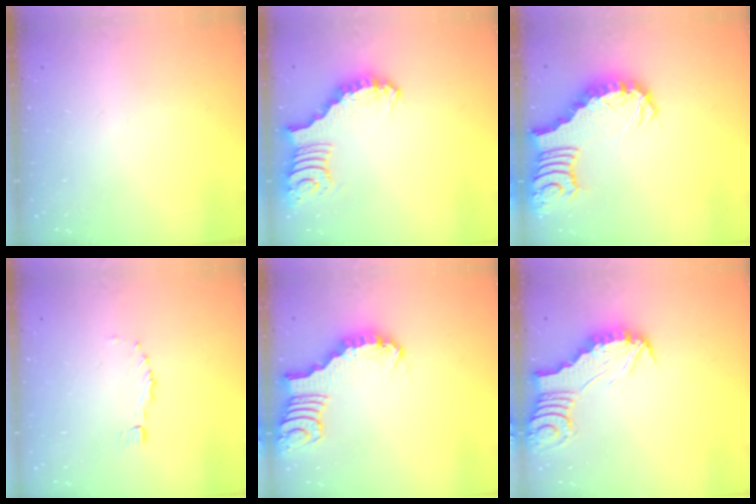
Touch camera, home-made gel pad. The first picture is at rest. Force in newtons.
{"total": 3.4, "press": 3.3, "slide": 0.8}
{"total": 3.0, "press": 3.0, "slide": 0.6}
{"total": 0.0}
{"total": 2.7, "press": 2.7, "slide": 0.4}
{"total": 2.5, "press": 2.5, "slide": 0.2}